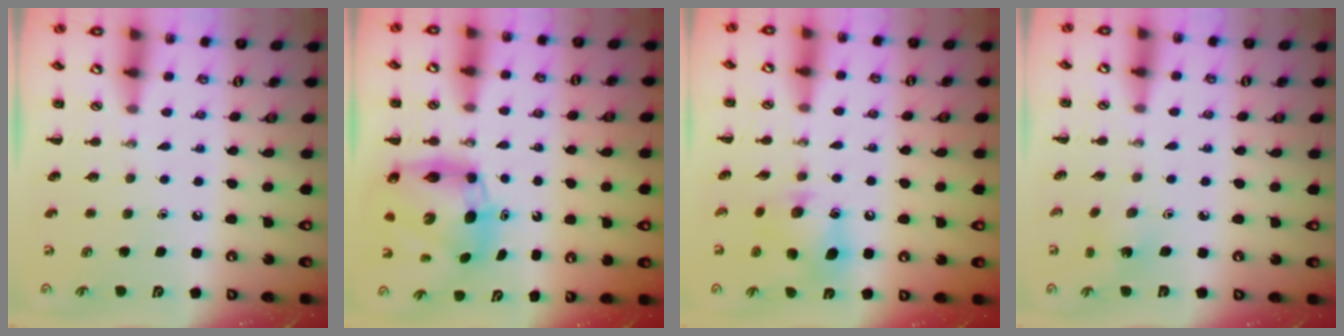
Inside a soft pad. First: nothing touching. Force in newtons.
{"total": 8.8, "press": 8.5, "slide": 2.4}
{"total": 9.9, "press": 9.8, "slide": 1.6}
{"total": 1.6, "press": 1.5, "slide": 0.5}